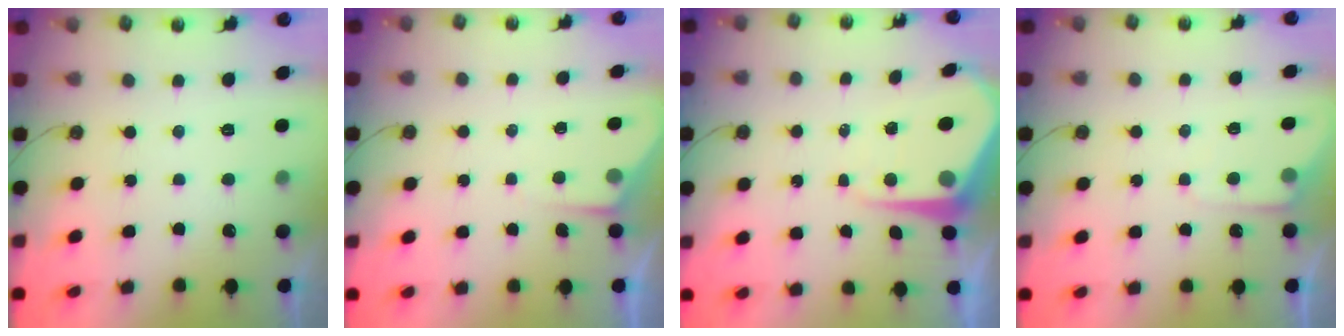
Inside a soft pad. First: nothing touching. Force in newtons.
{"total": 3.6, "press": 3.6, "slide": 0.5}
{"total": 8.0, "press": 7.9, "slide": 0.7}
{"total": 3.9, "press": 3.9, "slide": 0.5}